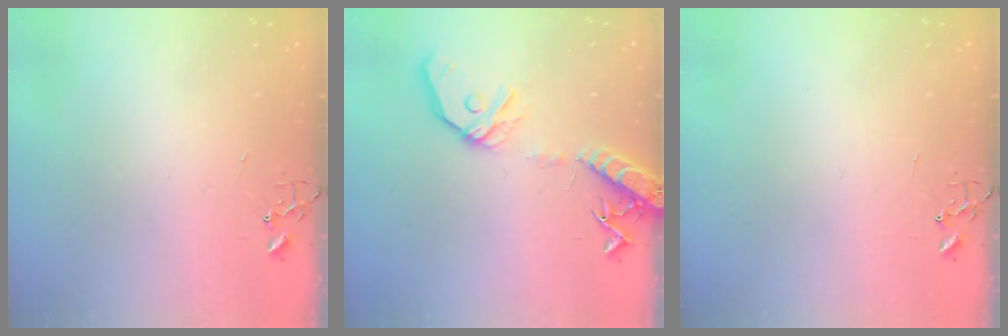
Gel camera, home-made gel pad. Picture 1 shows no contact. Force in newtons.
{"total": 15.4, "press": 15.2, "slide": 2.8}
{"total": 0.0}